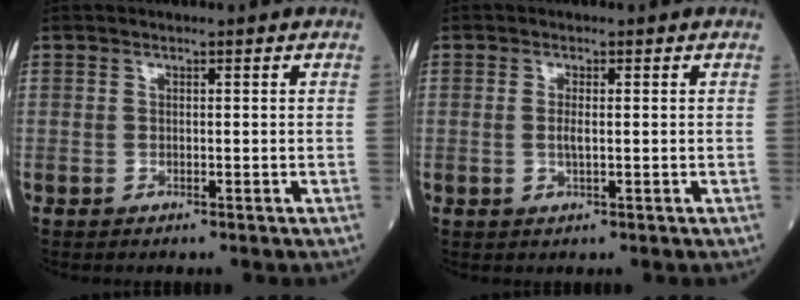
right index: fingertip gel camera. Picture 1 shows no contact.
{"total": 1.6, "force": [0.1, 0.2, 1.6], "torque": [-0.038, -0.001, 0.004]}